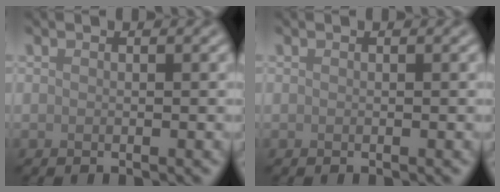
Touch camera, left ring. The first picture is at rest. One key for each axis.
{"total": 0.0}